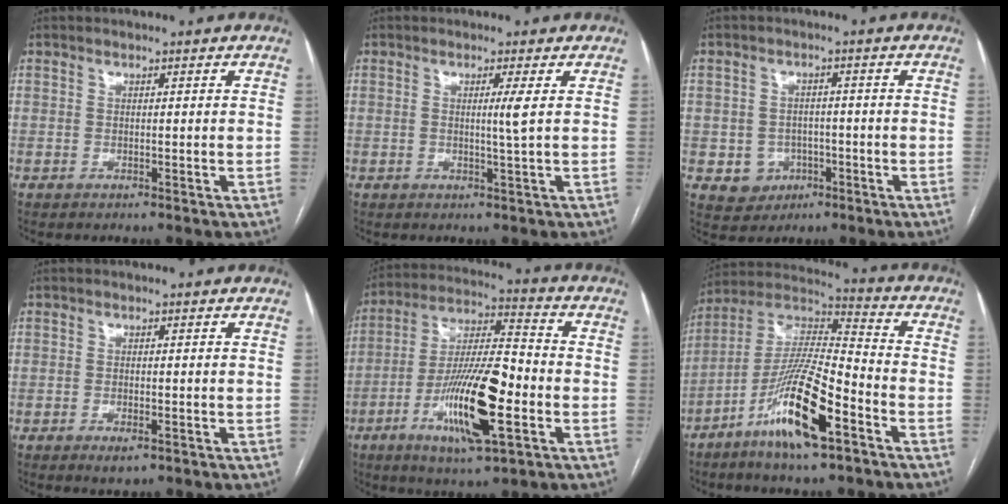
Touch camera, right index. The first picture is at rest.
{"total": 2.1, "force": [0.3, -0.7, 1.9], "torque": [-0.036, -0.005, 0.006]}
{"total": 5.0, "force": [-1.6, 4.6, 1.0], "torque": [-0.008, 0.009, -0.015]}
{"total": 2.1, "force": [-1.1, 0.7, 1.6], "torque": [-0.026, -0.002, -0.013]}
{"total": 16.8, "force": [-5.4, 3.1, 15.6], "torque": [-0.295, -0.007, -0.092]}
{"total": 15.5, "force": [-7.8, 2.1, 13.3], "torque": [-0.260, -0.012, -0.144]}